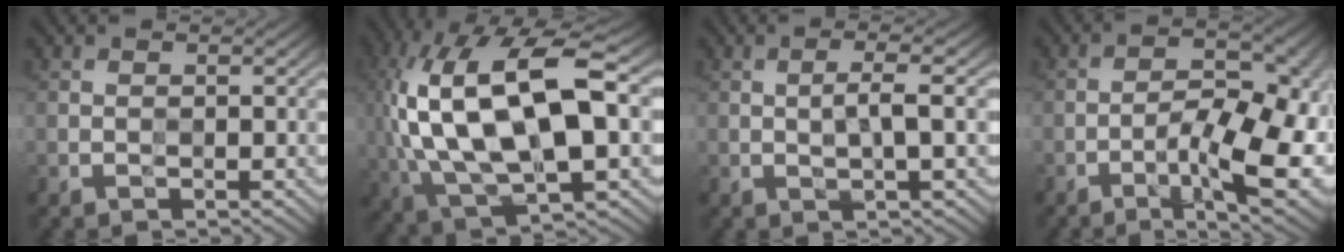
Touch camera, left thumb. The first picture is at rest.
{"total": 18.7, "force": [1.9, 8.0, 16.8], "torque": [-0.355, 0.019, 0.037]}
{"total": 4.0, "force": [0.3, 0.6, 4.0], "torque": [-0.073, 0.005, 0.005]}
{"total": 12.7, "force": [-4.9, 4.2, 10.9], "torque": [-0.152, 0.006, -0.077]}